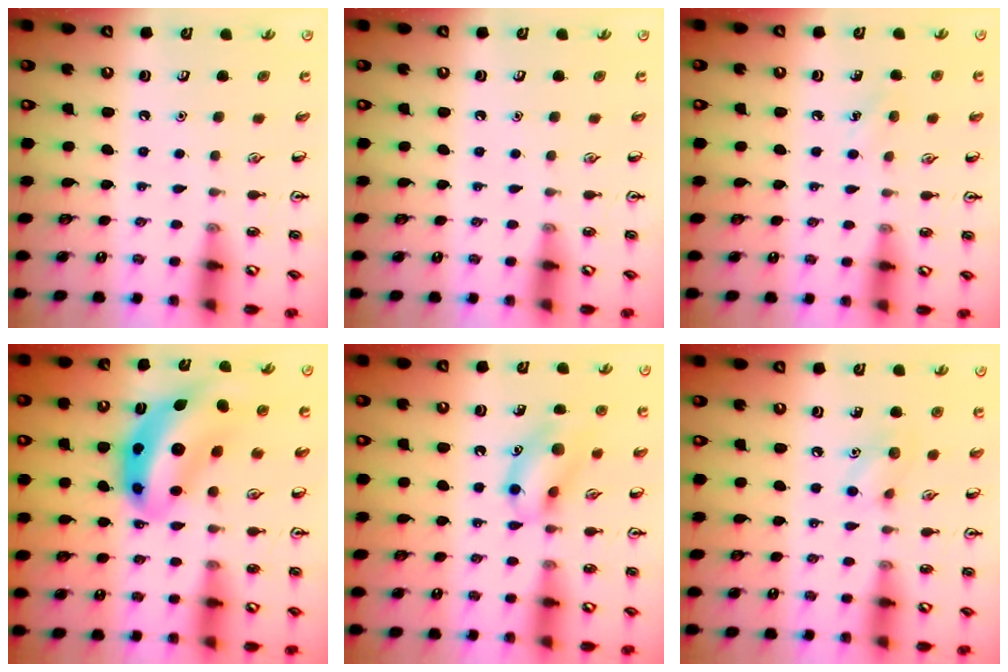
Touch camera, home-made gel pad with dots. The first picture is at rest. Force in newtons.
{"total": 0.0}
{"total": 5.3, "press": 5.0, "slide": 1.6}
{"total": 11.0, "press": 10.5, "slide": 3.3}
{"total": 12.5, "press": 12.4, "slide": 1.0}
{"total": 6.3, "press": 6.0, "slide": 1.7}